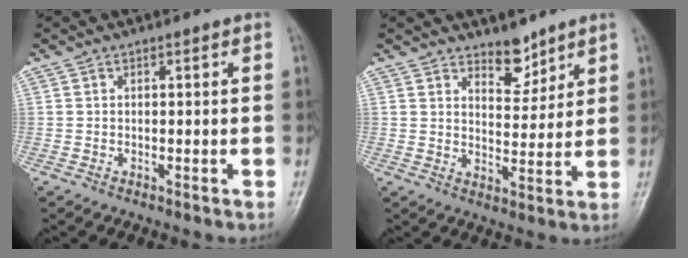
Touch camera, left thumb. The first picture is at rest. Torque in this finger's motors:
{"motor_torque": [0.91, 0.24, 0.37, -0.42, 0.05]}